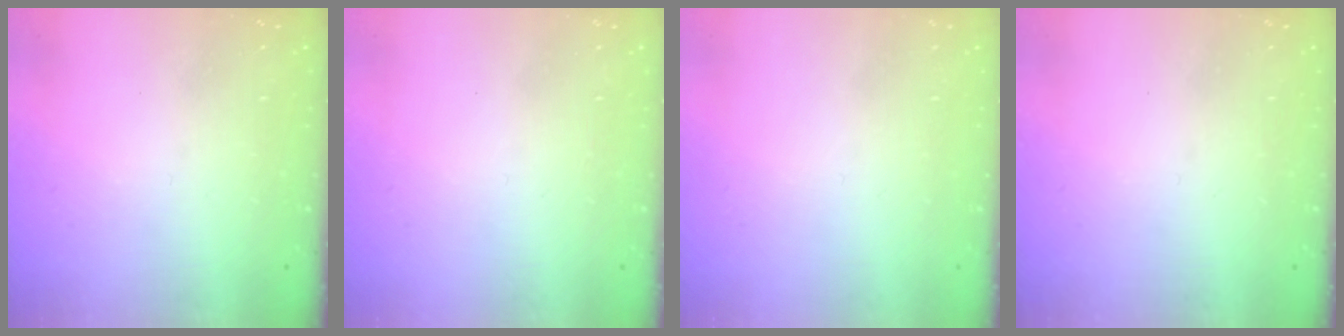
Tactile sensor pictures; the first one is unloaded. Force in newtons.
{"total": 1.8, "press": 1.8, "slide": 0.2}
{"total": 1.5, "press": 1.5, "slide": 0.1}
{"total": 0.0}